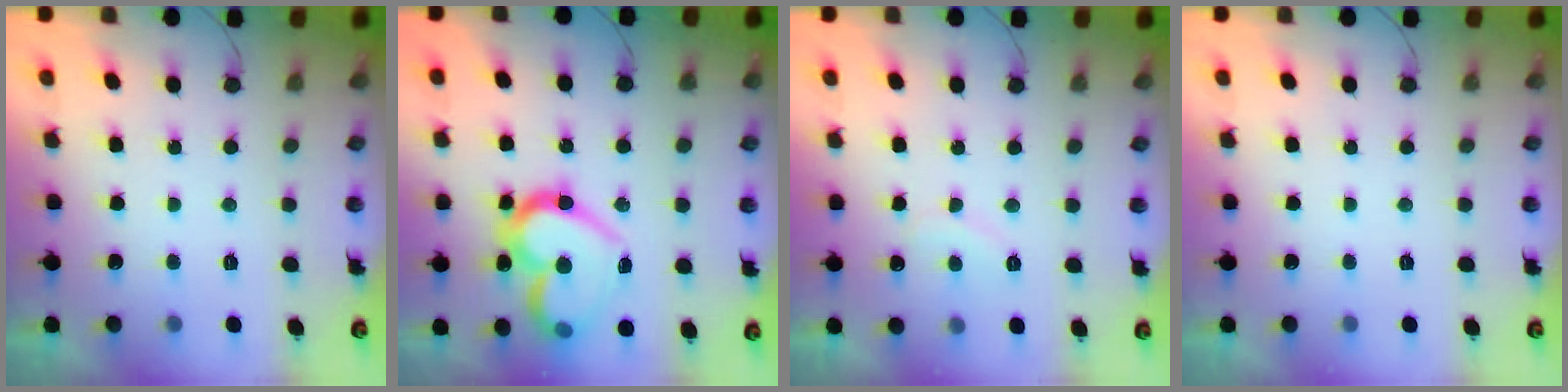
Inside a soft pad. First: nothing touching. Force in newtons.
{"total": 19.4, "press": 19.4, "slide": 1.4}
{"total": 7.3, "press": 7.3, "slide": 0.3}
{"total": 0.0}